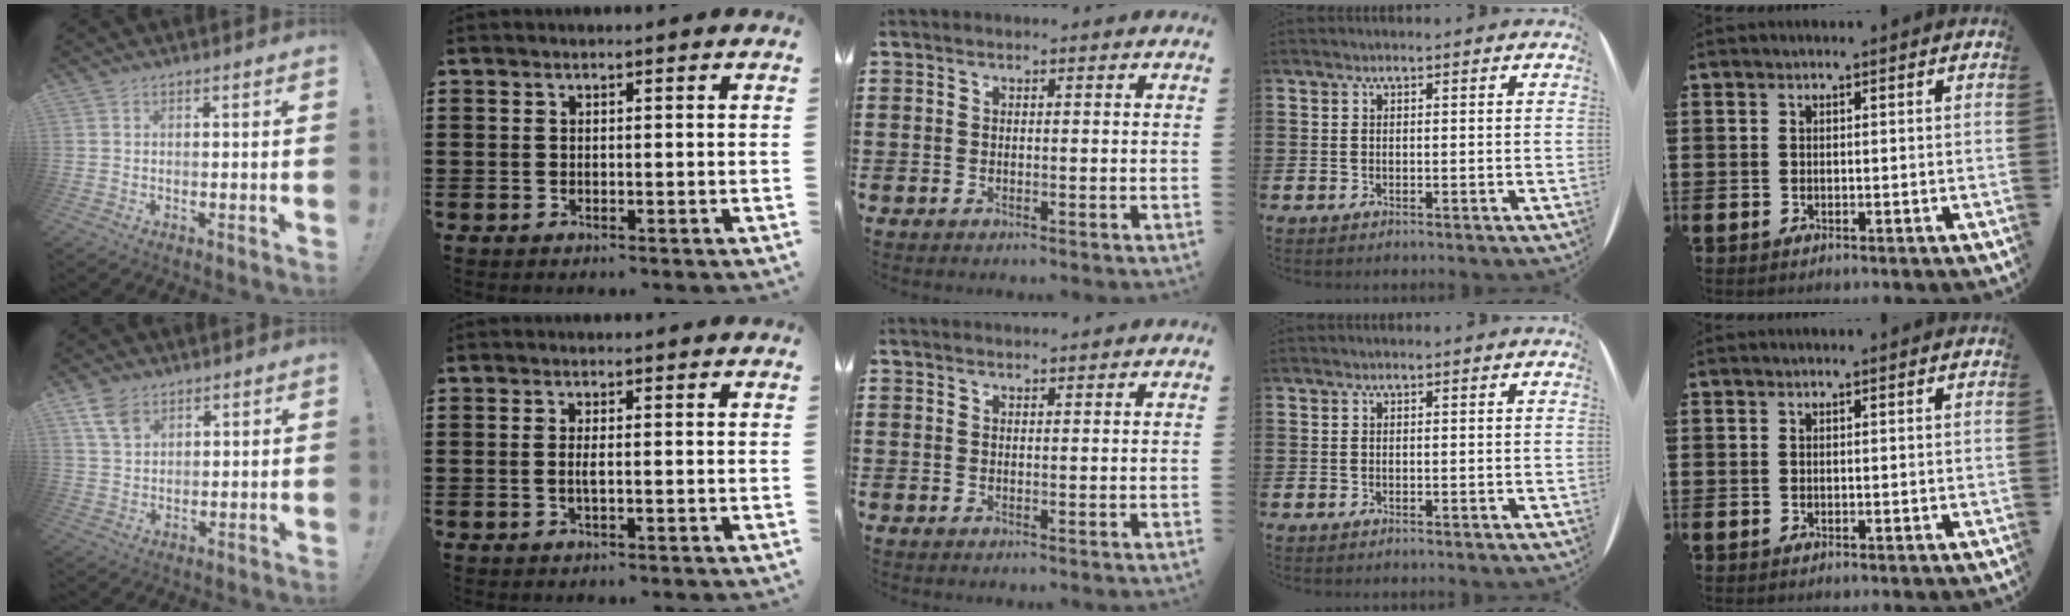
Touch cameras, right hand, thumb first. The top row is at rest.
{"thumb": {"total": 6.7, "force": [4.0, 4.1, 3.5], "torque": [-0.067, -0.011, 0.079]}, "index": {"total": 1.7, "force": [-0.2, 0.3, 1.6], "torque": [-0.039, -0.003, -0.007]}, "middle": {"total": 0.9, "force": [0.9, 0.0, 0.1], "torque": [-0.004, -0.001, 0.018]}}